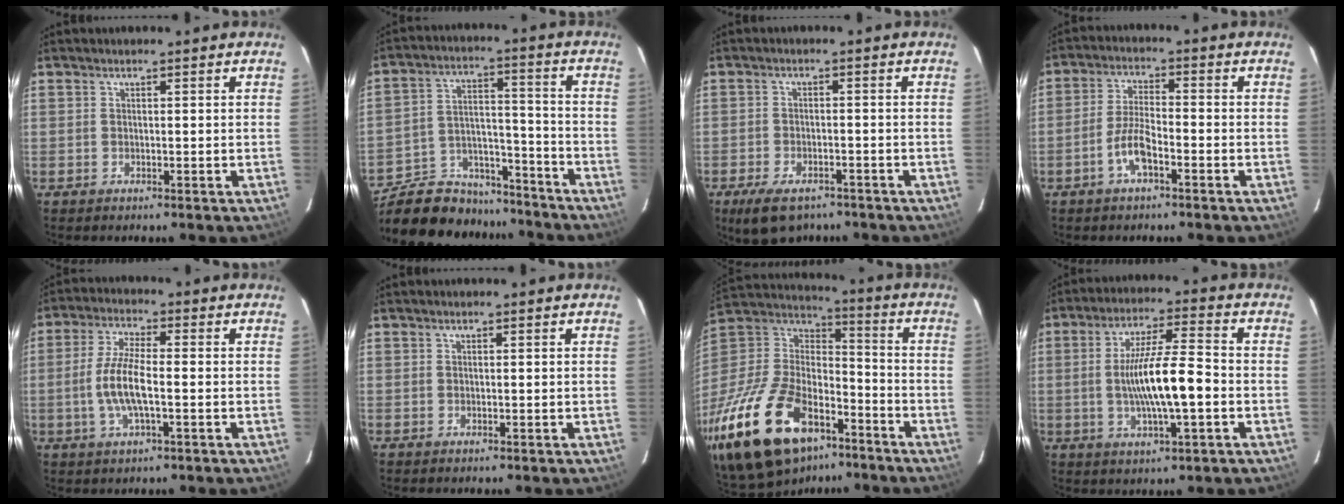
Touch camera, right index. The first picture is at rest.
{"total": 19.2, "force": [-16.0, 8.9, 5.8], "torque": [-0.136, 0.042, -0.232]}
{"total": 8.6, "force": [-6.2, 4.0, 4.3], "torque": [-0.103, -0.013, -0.100]}
{"total": 5.7, "force": [-3.0, 1.6, 4.6], "torque": [-0.100, 0.005, -0.057]}
{"total": 8.1, "force": [-1.5, 2.1, 7.6], "torque": [-0.157, -0.001, -0.032]}
{"total": 0.0}
{"total": 36.5, "force": [-22.2, 19.0, 21.9], "torque": [-0.481, -0.018, -0.353]}
{"total": 12.0, "force": [-1.9, 1.8, 11.8], "torque": [-0.214, -0.002, -0.031]}